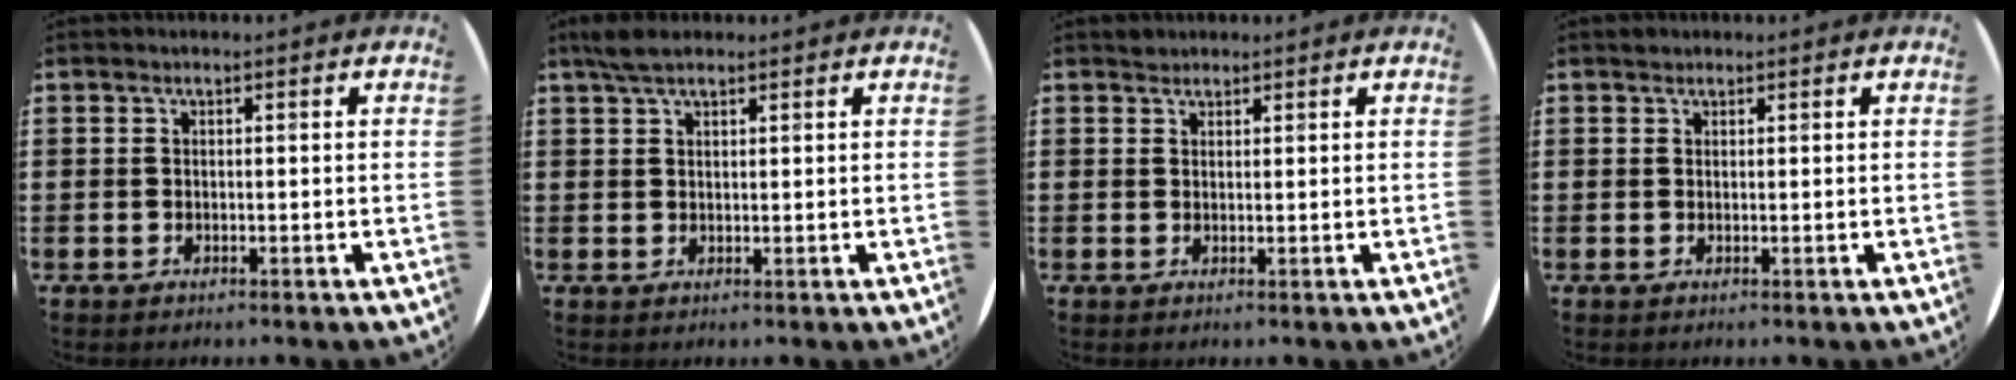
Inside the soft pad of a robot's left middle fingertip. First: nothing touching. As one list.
[{"total": 3.0, "force": [2.2, 1.0, 1.7], "torque": [-0.038, 0.007, 0.041]}, {"total": 1.1, "force": [1.1, 0.4, -0.1], "torque": [0.001, 0.002, 0.021]}, {"total": 0.7, "force": [0.6, 0.2, 0.0], "torque": [0.008, 0.000, 0.011]}]